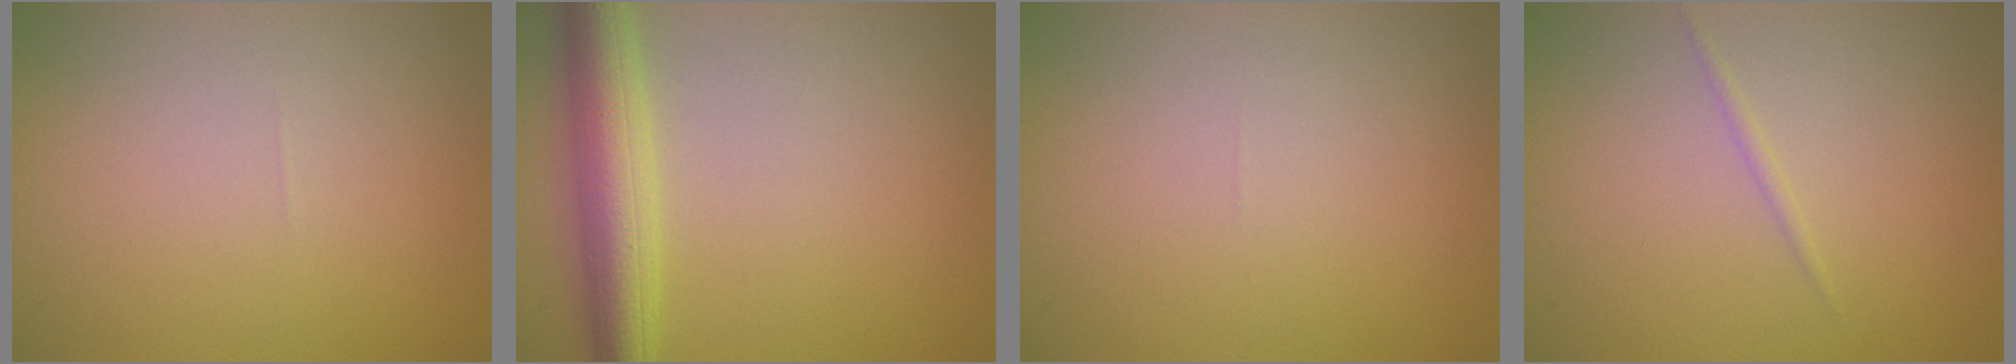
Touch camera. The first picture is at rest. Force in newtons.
{"total": 5.7, "press": 5.7, "slide": 0.3}
{"total": 0.0}
{"total": 0.6, "press": 0.6, "slide": 0.1}